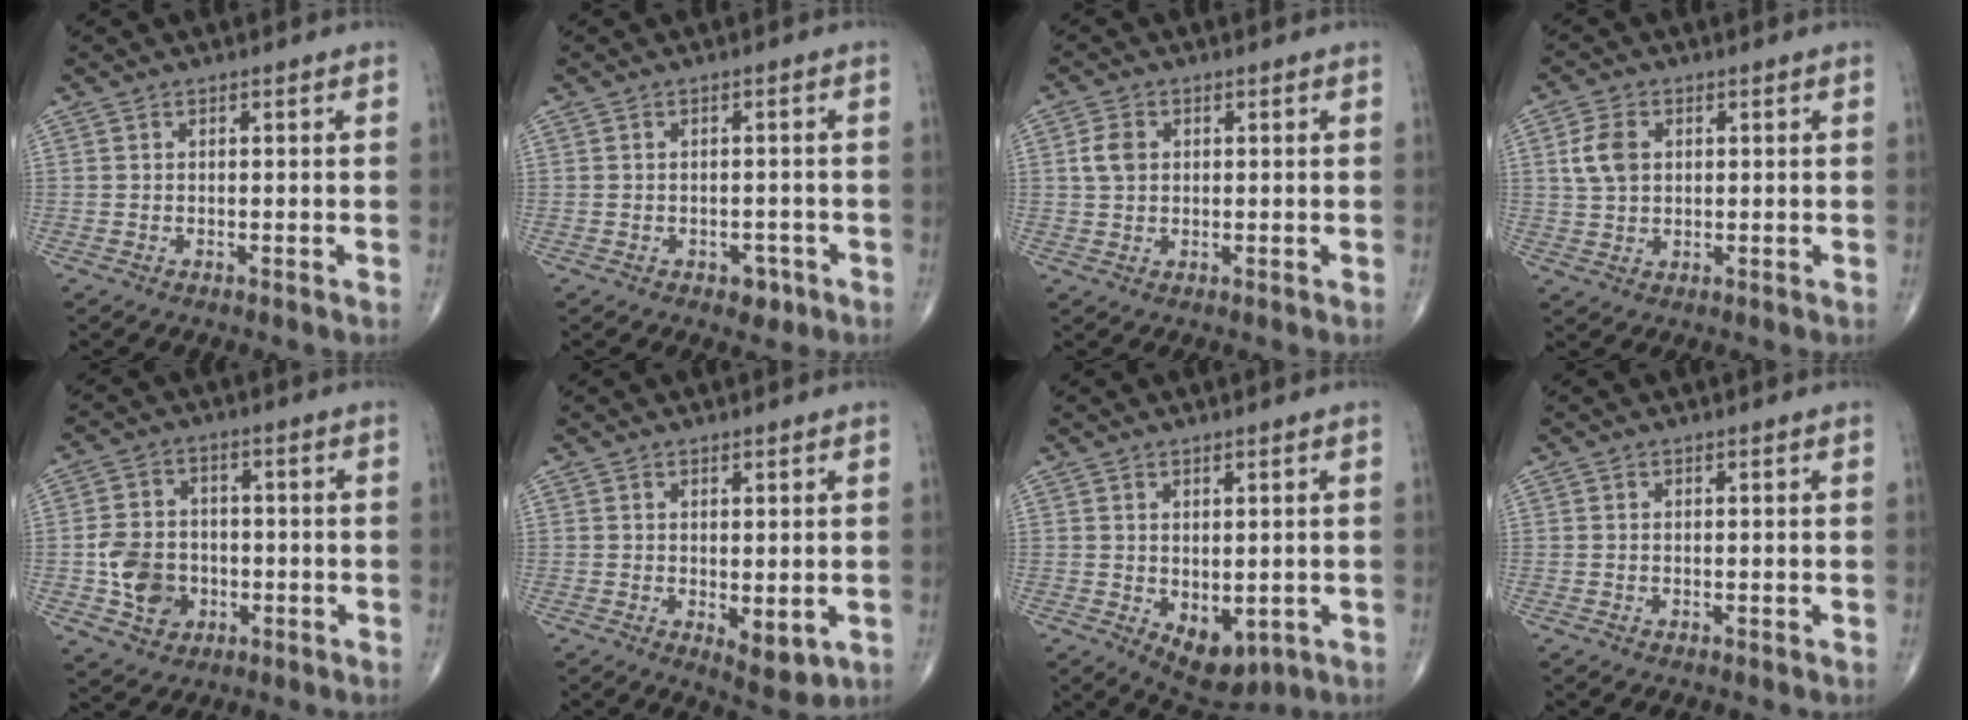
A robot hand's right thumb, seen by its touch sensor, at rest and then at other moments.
{"total": 2.6, "force": [-1.4, 1.8, 1.2], "torque": [0.001, 0.006, -0.016]}
{"total": 3.7, "force": [0.7, 2.8, 2.3], "torque": [-0.041, 0.001, 0.013]}
{"total": 5.7, "force": [1.2, 4.4, 3.5], "torque": [-0.057, -0.002, 0.021]}
{"total": 9.1, "force": [-2.0, 7.5, 4.8], "torque": [-0.059, 0.012, -0.033]}
{"total": 4.8, "force": [-0.7, 2.1, 4.3], "torque": [-0.046, -0.016, -0.002]}
{"total": 6.8, "force": [-1.4, 3.9, 5.3], "torque": [-0.056, -0.005, -0.001]}
{"total": 0.0}